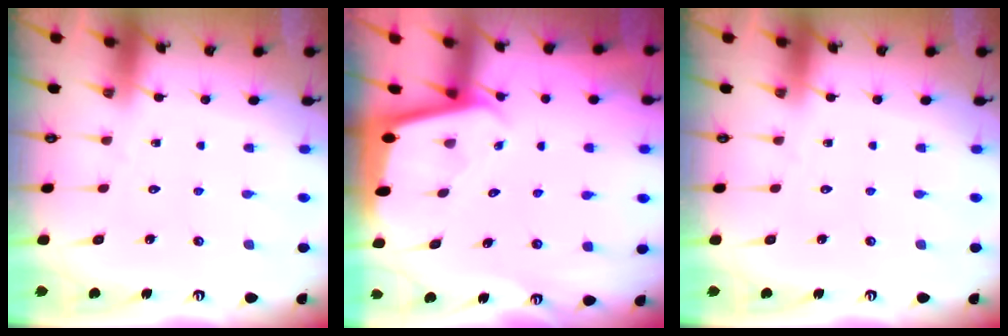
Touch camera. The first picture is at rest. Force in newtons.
{"total": 1.9, "press": 1.9, "slide": 0.1}
{"total": 0.0}